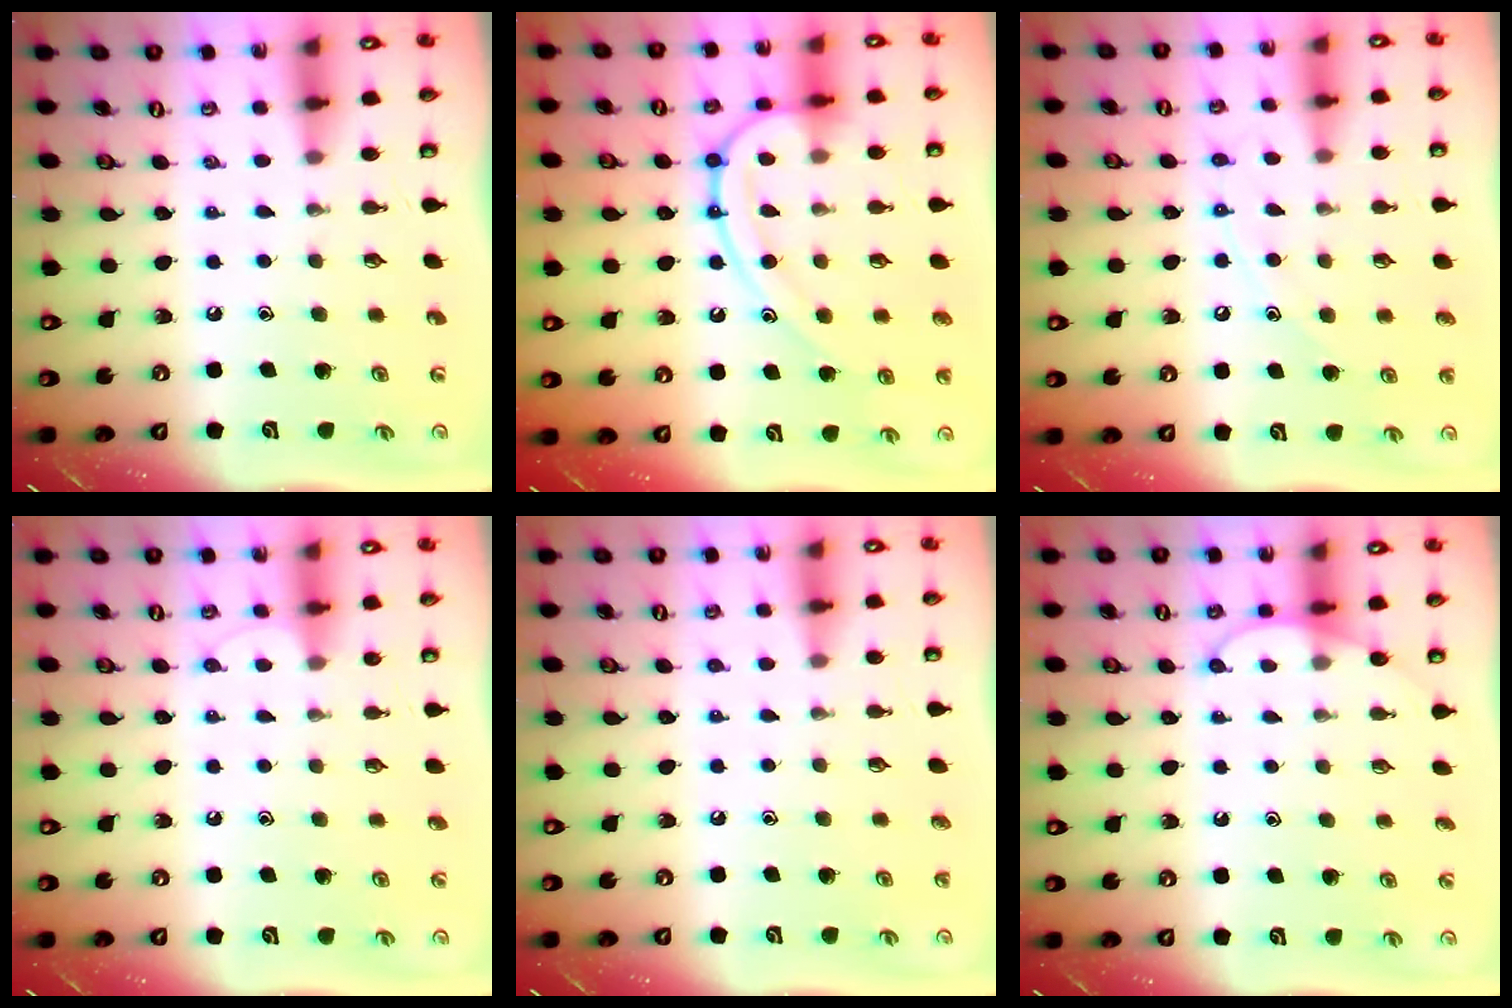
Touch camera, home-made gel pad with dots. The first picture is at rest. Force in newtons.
{"total": 14.8, "press": 14.8, "slide": 1.5}
{"total": 8.2, "press": 8.2, "slide": 0.8}
{"total": 6.0, "press": 6.0, "slide": 0.7}
{"total": 3.1, "press": 3.1, "slide": 0.3}
{"total": 6.5, "press": 6.5, "slide": 0.5}